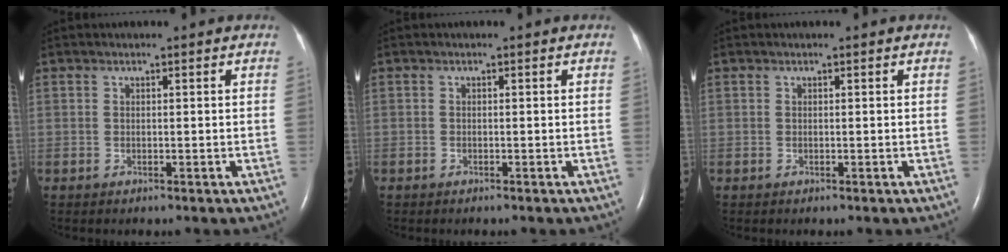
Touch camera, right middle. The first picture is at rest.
{"total": 0.0}
{"total": 0.0}